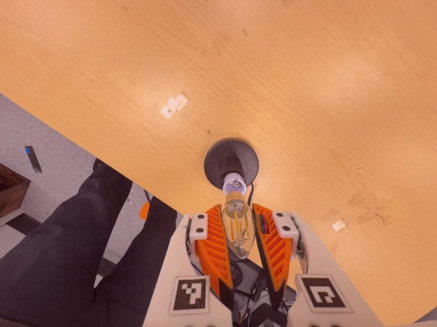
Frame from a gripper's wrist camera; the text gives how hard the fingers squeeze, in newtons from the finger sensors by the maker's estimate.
{"total": 14.0, "left": 15.8, "right": 12.2}